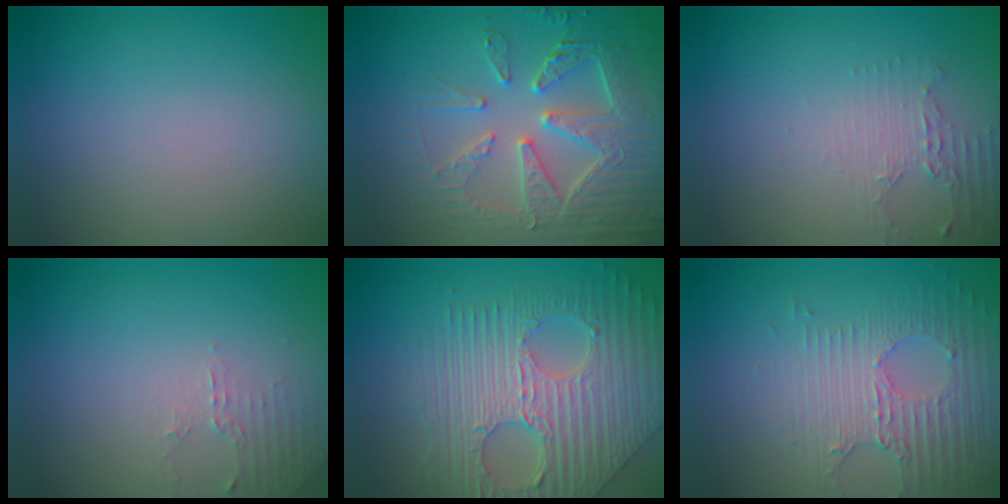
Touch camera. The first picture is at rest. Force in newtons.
{"total": 6.7, "press": 5.6, "slide": 3.7}
{"total": 2.0, "press": 1.5, "slide": 1.3}
{"total": 1.4, "press": 1.4, "slide": 0.4}
{"total": 9.6, "press": 6.5, "slide": 7.1}
{"total": 3.5, "press": 3.2, "slide": 1.5}